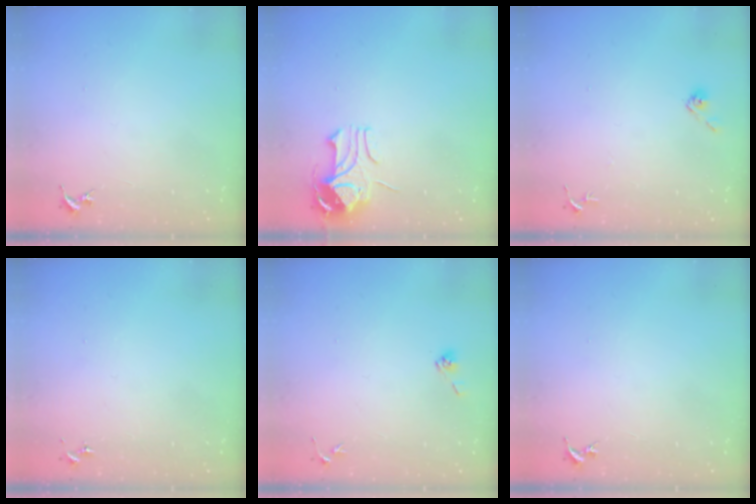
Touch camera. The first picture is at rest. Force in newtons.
{"total": 10.7, "press": 10.7, "slide": 1.2}
{"total": 5.6, "press": 5.6, "slide": 0.5}
{"total": 0.0}
{"total": 4.5, "press": 4.3, "slide": 1.3}
{"total": 0.0}